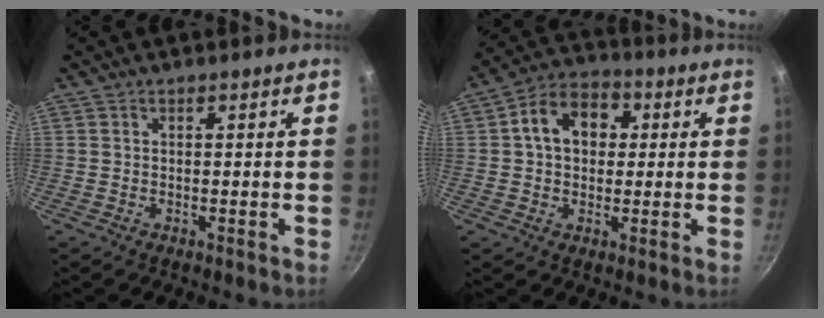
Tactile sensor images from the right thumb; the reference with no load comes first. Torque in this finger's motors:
{"motor_torque": [-0.93, 1.06, 0.74, -0.54, 0.34]}